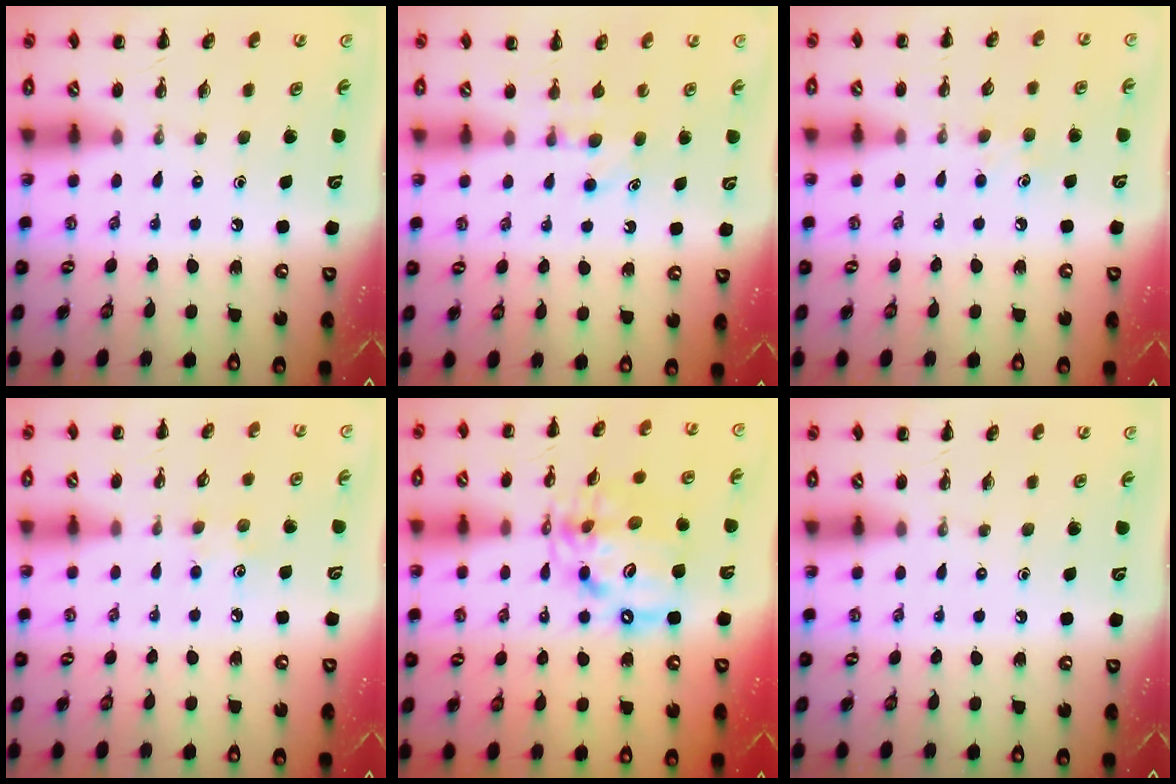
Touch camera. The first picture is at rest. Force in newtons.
{"total": 4.7, "press": 4.5, "slide": 1.4}
{"total": 6.1, "press": 5.9, "slide": 1.6}
{"total": 4.3, "press": 4.2, "slide": 1.0}
{"total": 14.2, "press": 13.8, "slide": 3.4}
{"total": 0.0}